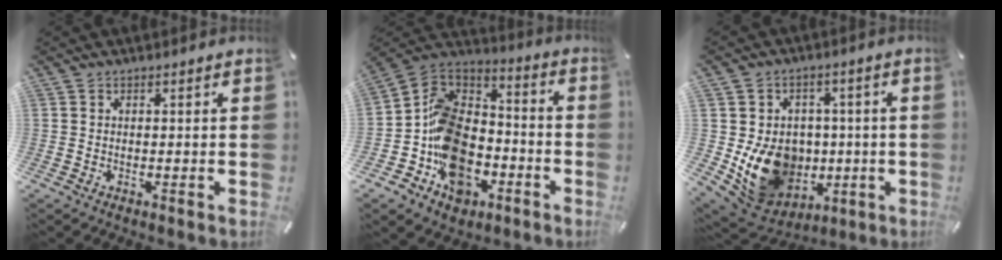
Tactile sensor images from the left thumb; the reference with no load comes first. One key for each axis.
{"total": 16.0, "fx": -6.9, "fy": 11.8, "fz": 8.3, "tx": -0.180, "ty": 0.032, "tz": -0.123}
{"total": 15.2, "fx": -2.0, "fy": 13.2, "fz": 7.2, "tx": -0.125, "ty": -0.003, "tz": -0.018}